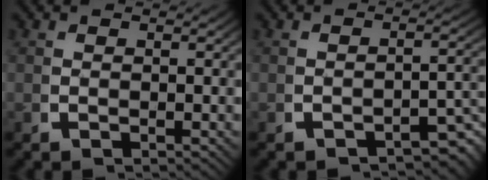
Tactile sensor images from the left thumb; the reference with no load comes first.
{"total": 3.5, "force": [-2.5, 1.1, 2.3], "torque": [-0.027, -0.004, -0.033]}